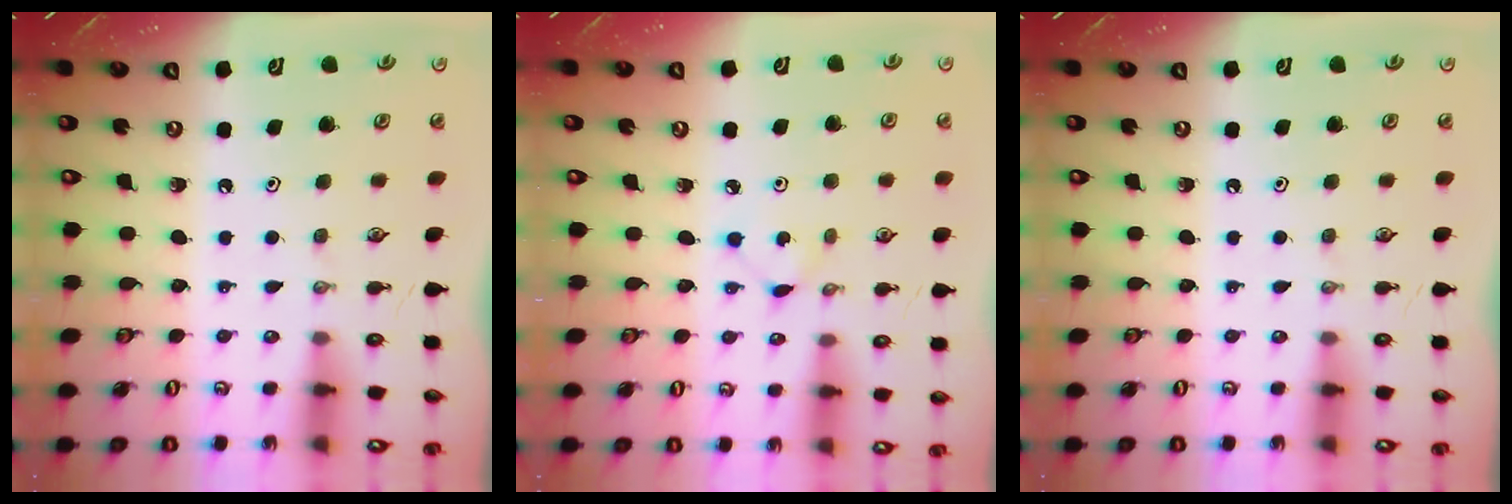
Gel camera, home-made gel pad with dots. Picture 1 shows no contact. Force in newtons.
{"total": 2.5, "press": 2.4, "slide": 0.3}
{"total": 0.0}